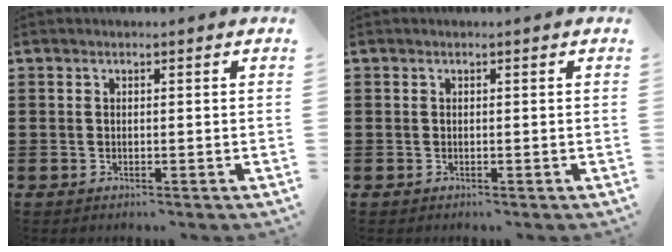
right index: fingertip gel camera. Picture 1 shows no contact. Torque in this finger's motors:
{"motor_torque": [-0.02, 0.01, 0.00, 0.00]}